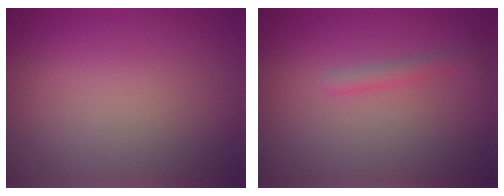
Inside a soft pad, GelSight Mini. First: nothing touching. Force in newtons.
{"total": 1.2, "press": 1.2, "slide": 0.0}